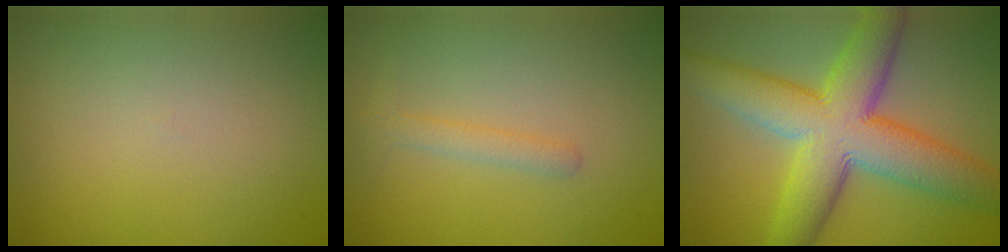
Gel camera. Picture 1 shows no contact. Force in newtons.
{"total": 1.6, "press": 1.6, "slide": 0.1}
{"total": 10.9, "press": 10.9, "slide": 0.1}